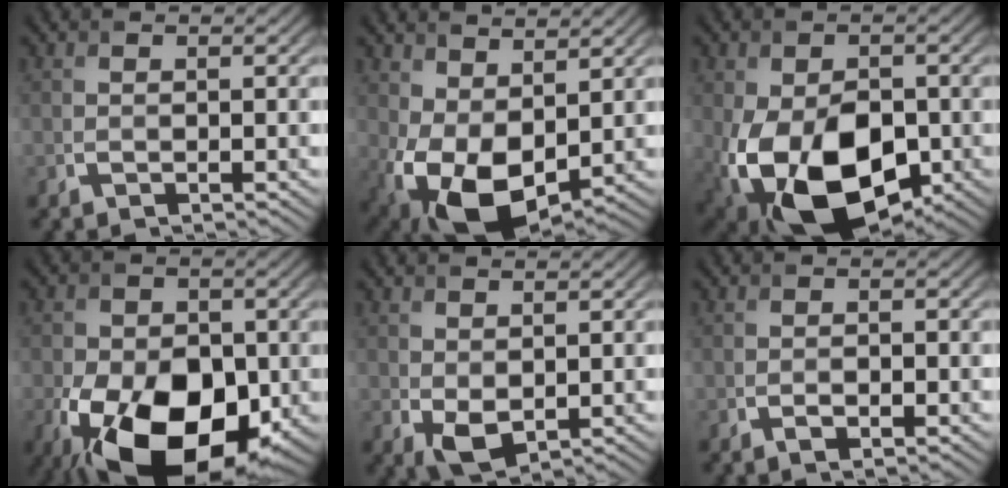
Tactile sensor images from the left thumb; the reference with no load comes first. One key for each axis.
{"total": 11.9, "fx": 0.1, "fy": 7.7, "fz": 9.1, "tx": -0.201, "ty": -0.039, "tz": 0.017}
{"total": 15.7, "fx": -4.8, "fy": 10.0, "fz": 11.2, "tx": -0.217, "ty": -0.052, "tz": -0.063}
{"total": 17.4, "fx": -6.4, "fy": 10.9, "fz": 12.1, "tx": -0.201, "ty": -0.047, "tz": -0.092}
{"total": 3.1, "fx": 0.3, "fy": 2.0, "fz": 2.4, "tx": -0.056, "ty": -0.009, "tz": 0.011}
{"total": 1.5, "fx": -0.6, "fy": 0.7, "fz": 1.1, "tx": -0.021, "ty": -0.003, "tz": -0.011}